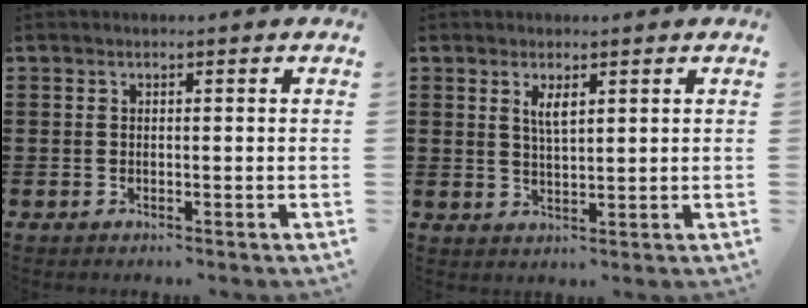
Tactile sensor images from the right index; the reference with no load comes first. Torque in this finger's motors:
{"motor_torque": [0.04, -0.02, 0.23, 0.09]}